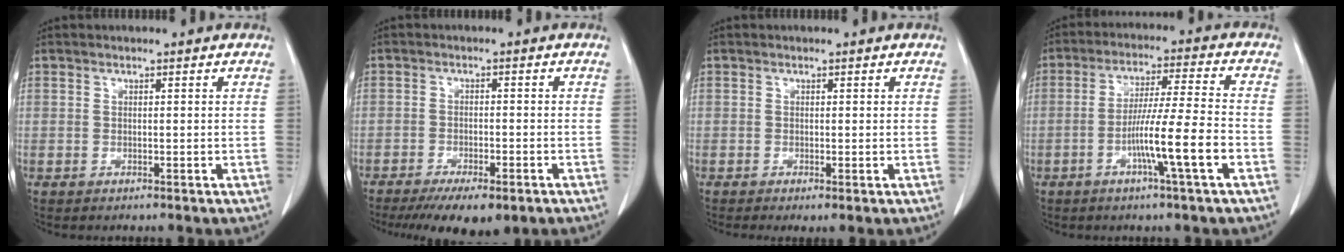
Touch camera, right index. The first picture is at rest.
{"total": 8.9, "force": [-6.2, 2.9, 5.7], "torque": [-0.078, -0.012, -0.090]}
{"total": 0.8, "force": [-0.2, 0.2, 0.7], "torque": [-0.012, -0.002, -0.002]}
{"total": 10.3, "force": [-3.8, -0.9, 9.5], "torque": [-0.170, -0.001, -0.068]}